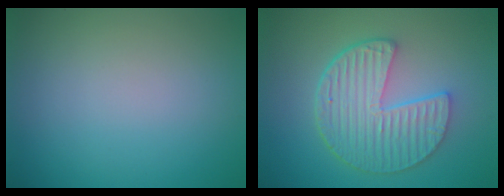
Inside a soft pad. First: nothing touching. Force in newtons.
{"total": 6.4, "press": 4.8, "slide": 4.2}